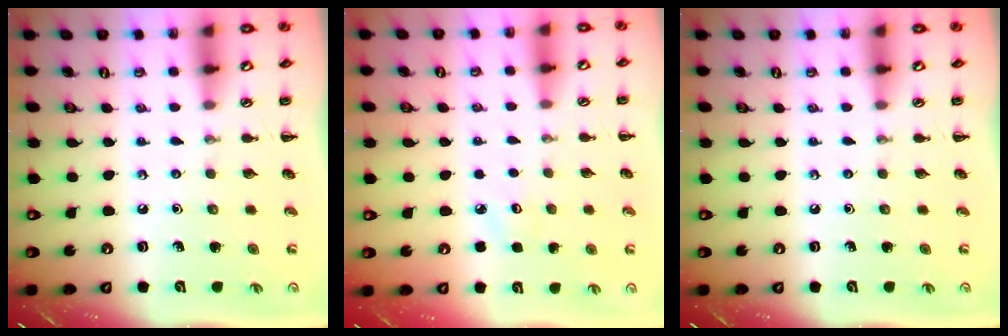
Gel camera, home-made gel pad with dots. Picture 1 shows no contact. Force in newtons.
{"total": 3.4, "press": 3.3, "slide": 0.8}
{"total": 0.0}